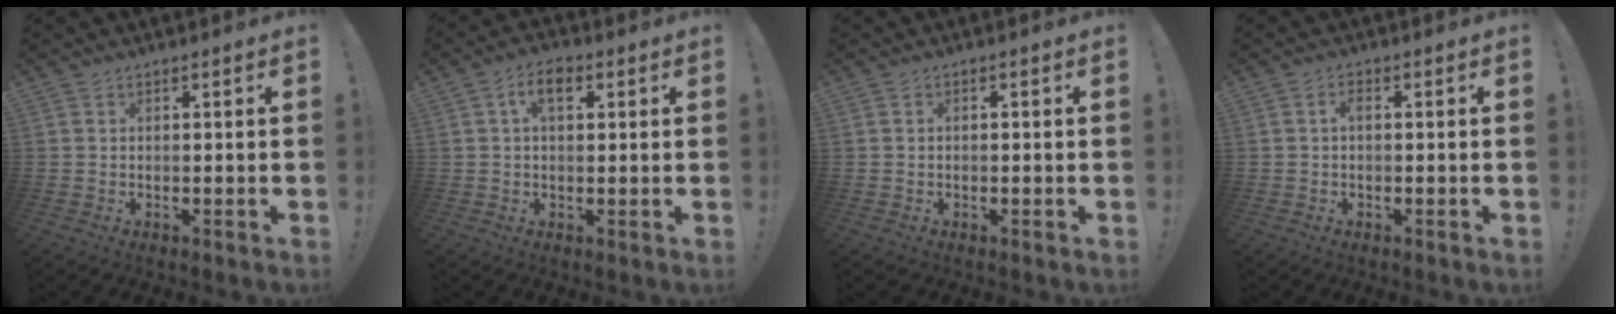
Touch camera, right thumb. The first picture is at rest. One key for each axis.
{"total": 5.9, "fx": 1.9, "fy": 3.3, "fz": 4.4, "tx": -0.069, "ty": 0.006, "tz": 0.030}
{"total": 0.6, "fx": -0.4, "fy": 0.2, "fz": 0.3, "tx": -0.004, "ty": 0.001, "tz": -0.008}
{"total": 1.7, "fx": -0.2, "fy": 0.7, "fz": 1.6, "tx": -0.032, "ty": 0.008, "tz": -0.006}